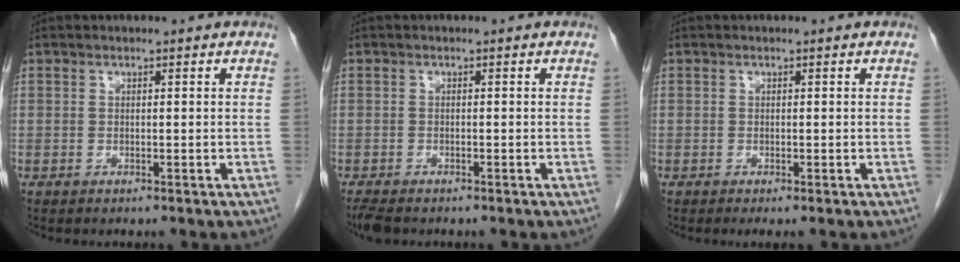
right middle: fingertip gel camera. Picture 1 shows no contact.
{"total": 3.2, "force": [-2.6, 1.0, 1.5], "torque": [-0.032, -0.010, -0.041]}
{"total": 0.7, "force": [-0.4, 0.0, 0.5], "torque": [-0.012, -0.005, -0.005]}